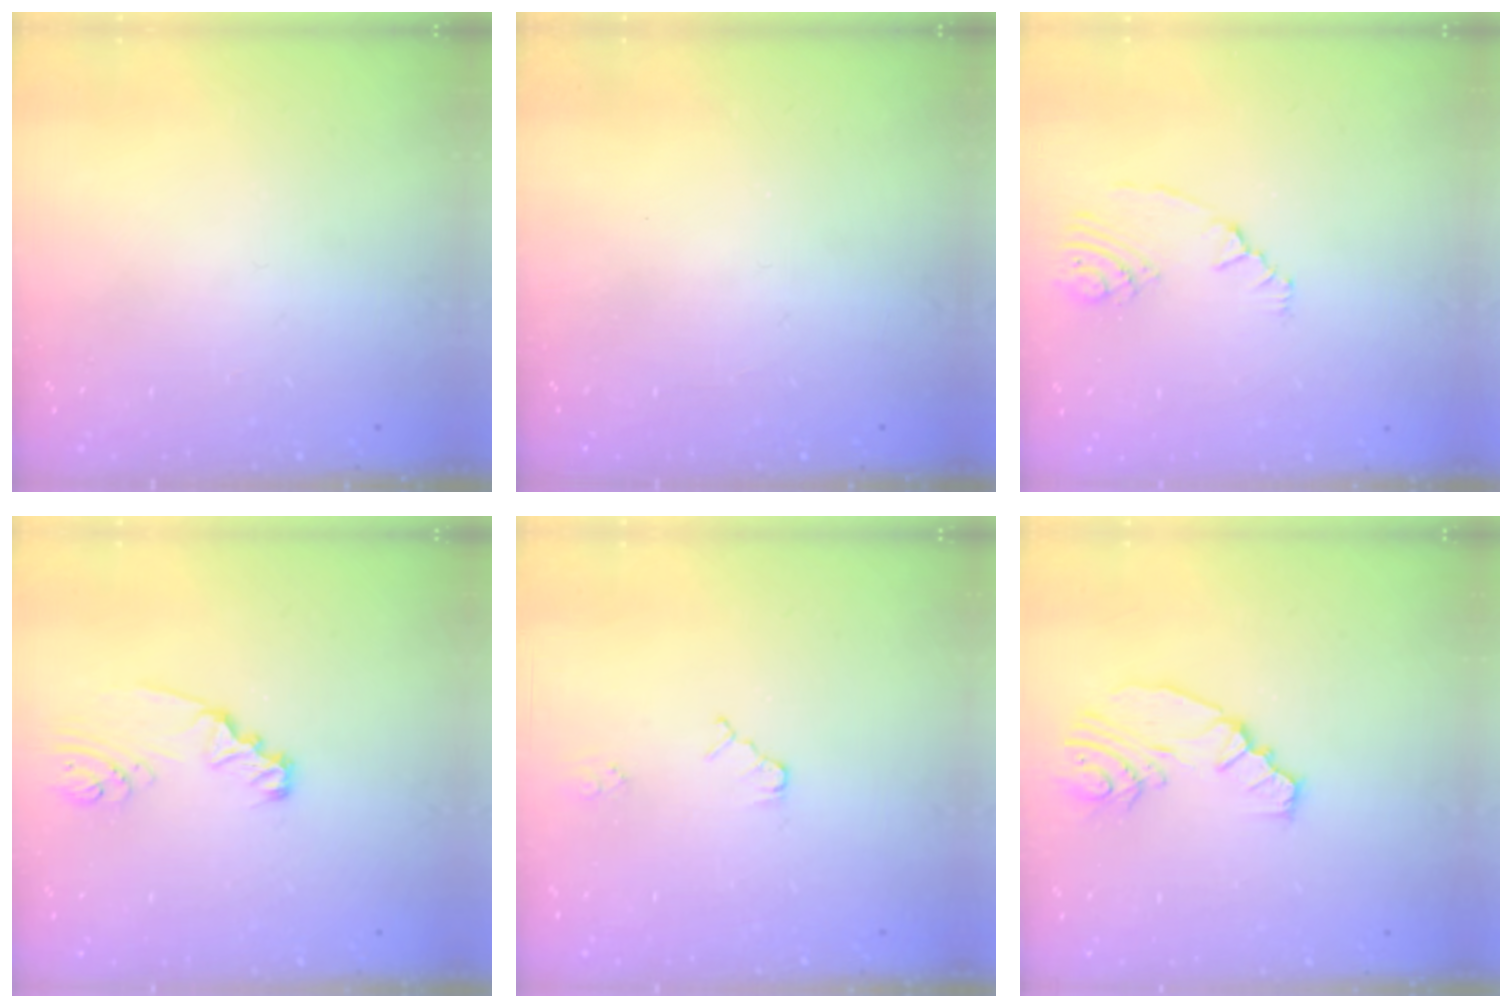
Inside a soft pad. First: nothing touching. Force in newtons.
{"total": 0.0}
{"total": 3.6, "press": 2.9, "slide": 2.2}
{"total": 3.0, "press": 3.0, "slide": 0.3}
{"total": 1.9, "press": 1.9, "slide": 0.3}
{"total": 8.4, "press": 7.2, "slide": 4.3}